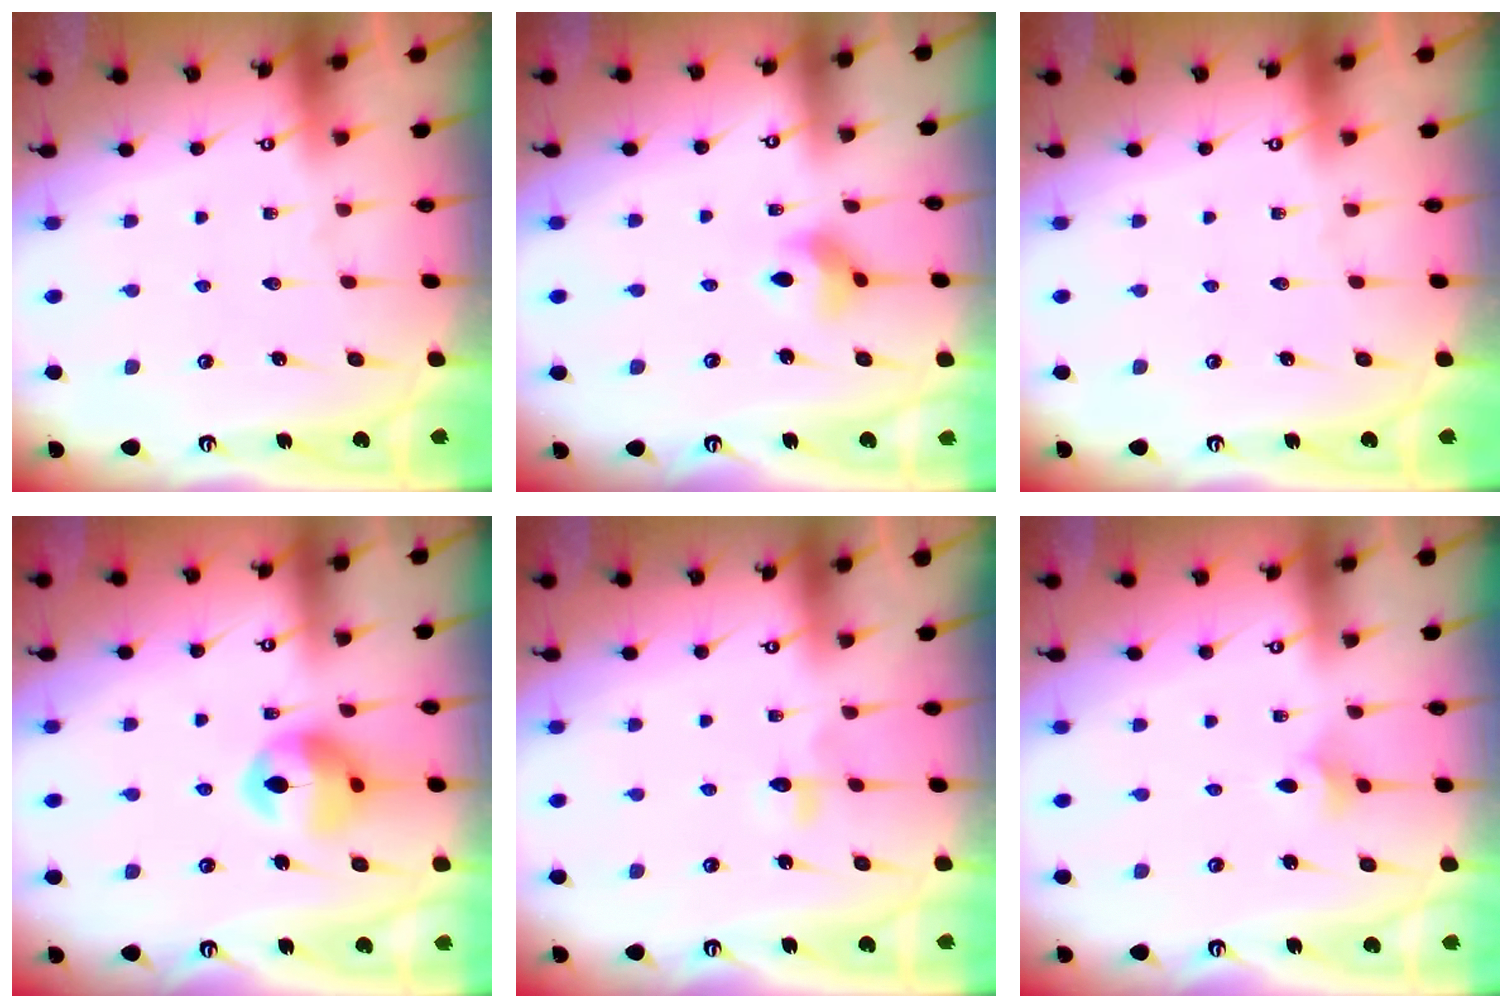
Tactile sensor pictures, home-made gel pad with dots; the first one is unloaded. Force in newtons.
{"total": 5.2, "press": 5.1, "slide": 0.7}
{"total": 0.0}
{"total": 12.8, "press": 12.7, "slide": 1.3}
{"total": 3.1, "press": 3.0, "slide": 0.7}
{"total": 3.0, "press": 2.9, "slide": 0.7}